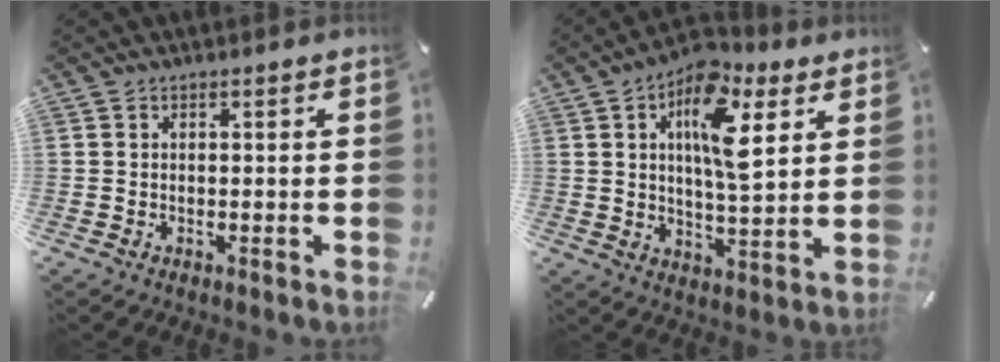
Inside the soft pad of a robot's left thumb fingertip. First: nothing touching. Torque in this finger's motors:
{"motor_torque": [0.51, 0.43, 0.55, -0.42, 0.22]}